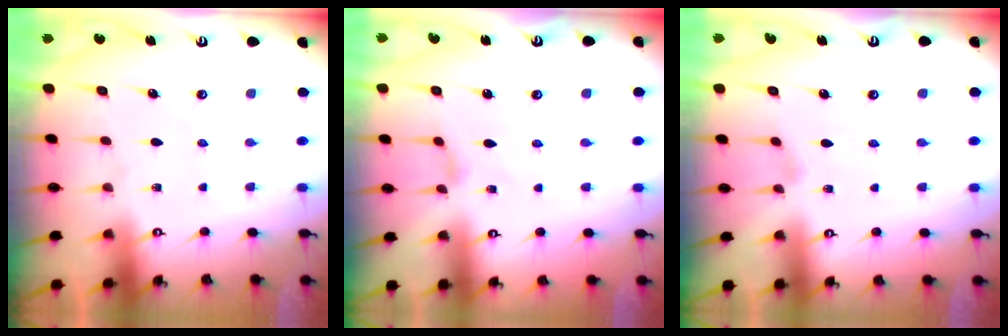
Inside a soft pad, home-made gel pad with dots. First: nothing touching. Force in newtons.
{"total": 1.5, "press": 1.4, "slide": 0.3}
{"total": 0.6, "press": 0.5, "slide": 0.2}